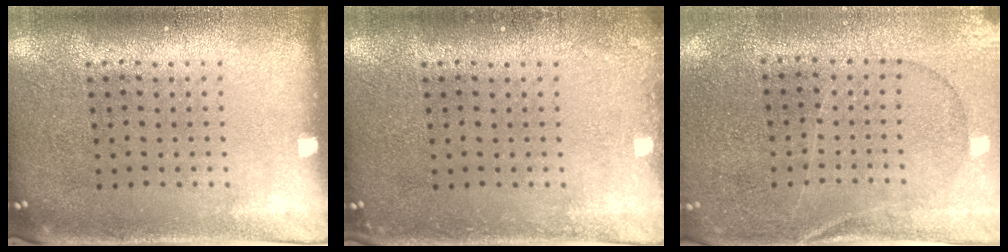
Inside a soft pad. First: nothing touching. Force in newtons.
{"total": 1.1, "press": 1.1, "slide": 0.1}
{"total": 0.5, "press": 0.4, "slide": 0.4}